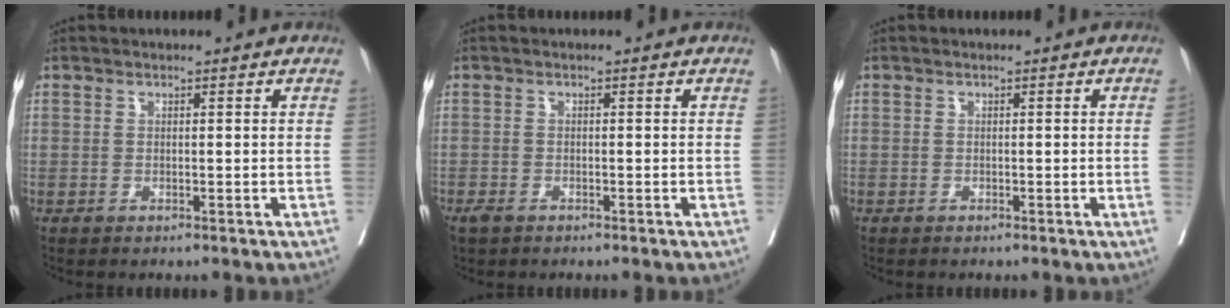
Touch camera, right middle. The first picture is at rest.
{"total": 1.4, "force": [-1.0, 0.7, 0.6], "torque": [-0.017, -0.002, -0.016]}
{"total": 0.9, "force": [-0.1, -0.4, 0.8], "torque": [-0.004, 0.001, -0.001]}